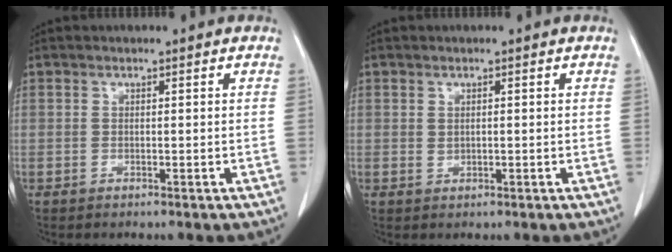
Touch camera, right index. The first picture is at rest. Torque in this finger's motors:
{"motor_torque": [0.07, 0.02, 0.01, 0.01]}